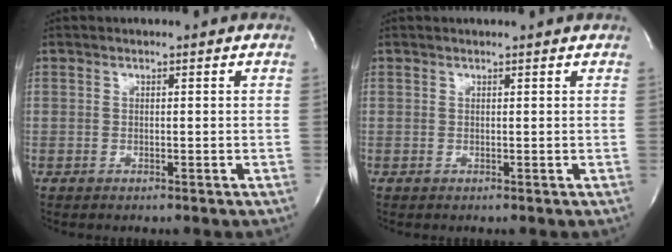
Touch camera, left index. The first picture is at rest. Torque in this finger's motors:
{"motor_torque": [0.79, -1.34, 0.05, 0.05]}